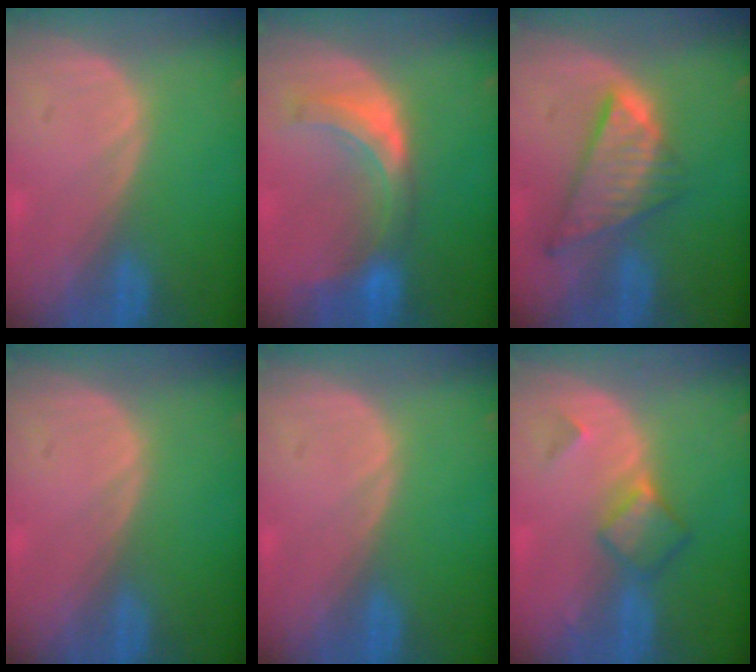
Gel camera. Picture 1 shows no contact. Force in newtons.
{"total": 7.6, "press": 6.8, "slide": 3.3}
{"total": 8.6, "press": 7.3, "slide": 4.5}
{"total": 0.0}
{"total": 0.0}
{"total": 5.0, "press": 4.4, "slide": 2.4}